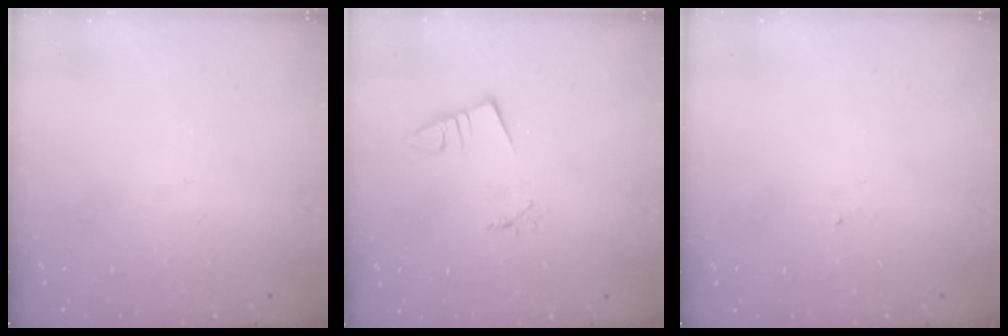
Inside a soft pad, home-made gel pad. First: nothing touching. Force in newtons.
{"total": 1.4, "press": 1.4, "slide": 0.1}
{"total": 2.5, "press": 2.5, "slide": 0.1}